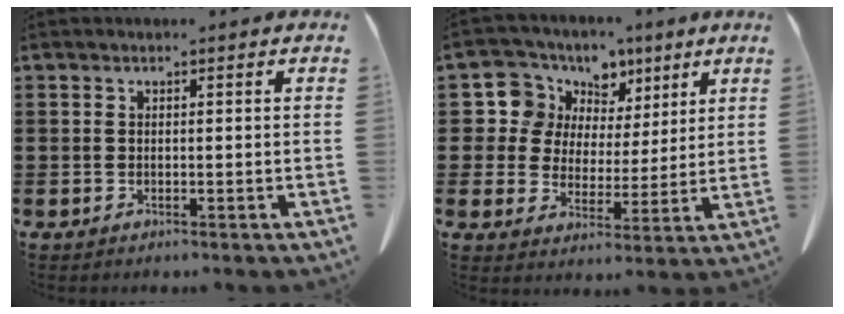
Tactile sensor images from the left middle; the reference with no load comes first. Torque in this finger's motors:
{"motor_torque": [2.14, 0.00, 0.14, 0.02]}